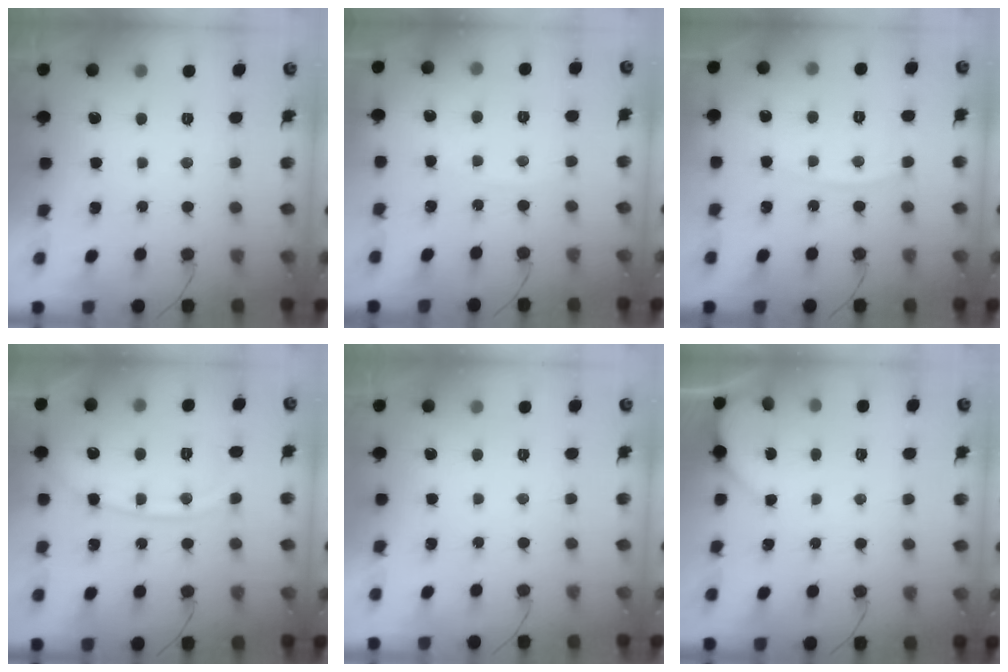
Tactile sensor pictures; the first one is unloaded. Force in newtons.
{"total": 2.6, "press": 2.6, "slide": 0.2}
{"total": 6.2, "press": 6.2, "slide": 0.8}
{"total": 10.3, "press": 10.2, "slide": 1.3}
{"total": 0.0}
{"total": 1.8, "press": 1.8, "slide": 0.2}